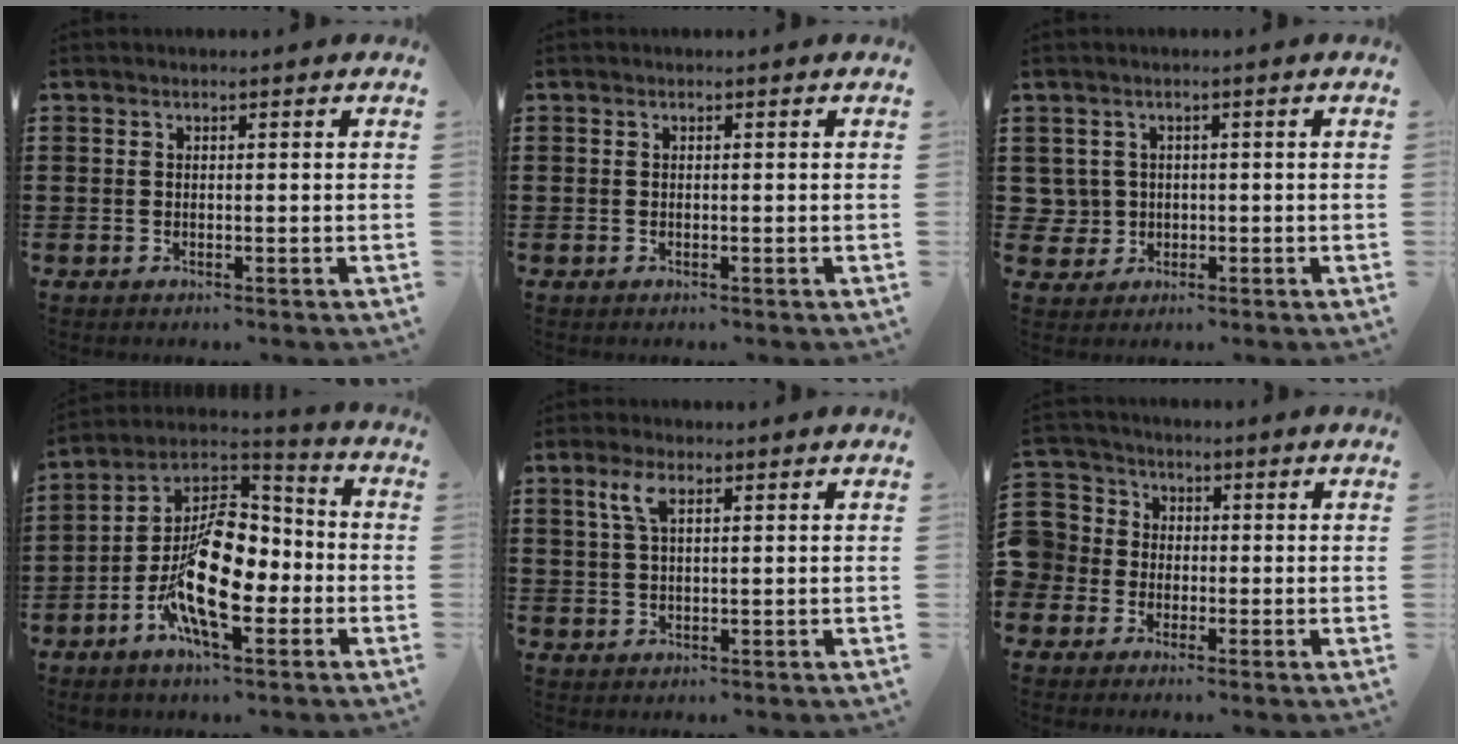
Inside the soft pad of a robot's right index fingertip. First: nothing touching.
{"total": 0.0}
{"total": 2.8, "force": [-0.2, 2.8, 0.2], "torque": [-0.019, 0.007, -0.007]}
{"total": 14.9, "force": [-5.3, 7.5, 11.8], "torque": [-0.250, 0.004, -0.101]}
{"total": 3.6, "force": [1.7, 1.2, 2.9], "torque": [-0.064, 0.007, 0.028]}
{"total": 4.8, "force": [-1.6, 4.5, 0.4], "torque": [-0.050, 0.004, -0.043]}